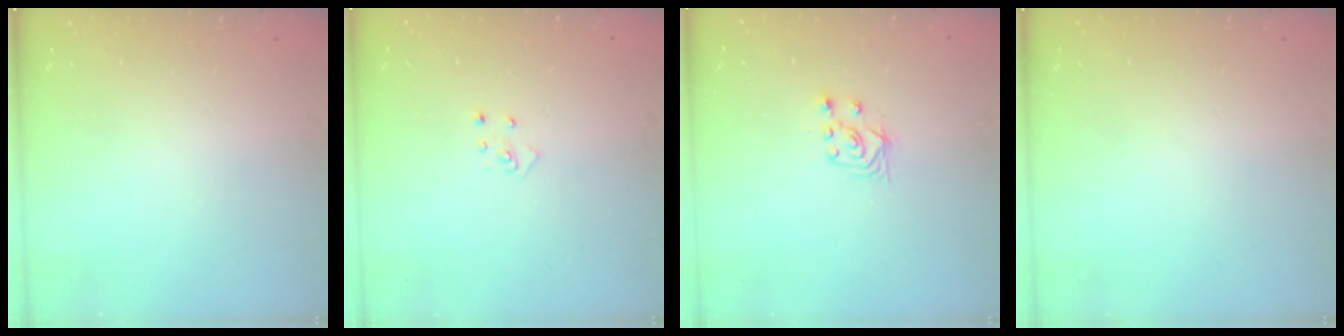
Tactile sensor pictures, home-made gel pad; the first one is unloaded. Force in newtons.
{"total": 4.2, "press": 4.2, "slide": 0.3}
{"total": 3.4, "press": 3.2, "slide": 0.9}
{"total": 0.0}